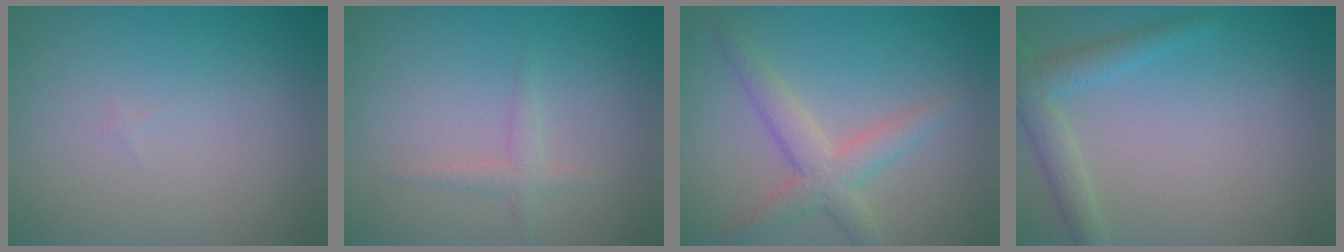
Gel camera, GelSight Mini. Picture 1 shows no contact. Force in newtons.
{"total": 1.3, "press": 1.3, "slide": 0.0}
{"total": 3.6, "press": 3.6, "slide": 0.2}
{"total": 2.7, "press": 2.7, "slide": 0.1}